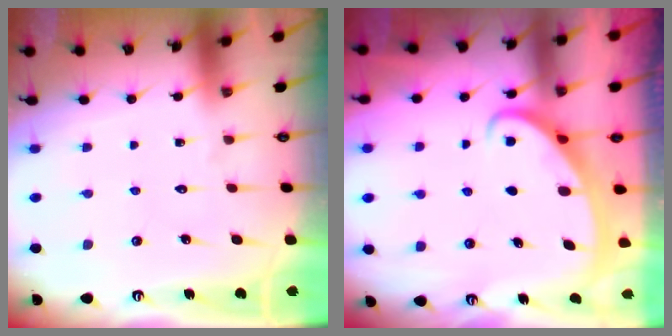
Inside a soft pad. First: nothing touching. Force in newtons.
{"total": 2.6, "press": 2.6, "slide": 0.4}